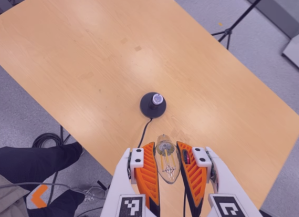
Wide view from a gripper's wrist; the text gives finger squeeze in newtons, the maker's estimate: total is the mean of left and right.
{"total": 21.1, "left": 23.9, "right": 18.3}